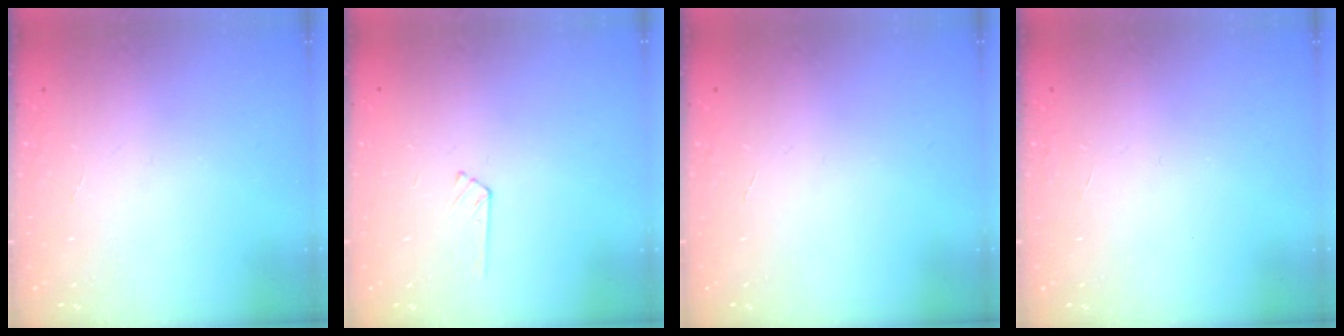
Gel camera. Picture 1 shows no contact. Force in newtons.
{"total": 2.8, "press": 2.8, "slide": 0.3}
{"total": 0.0}
{"total": 0.0}